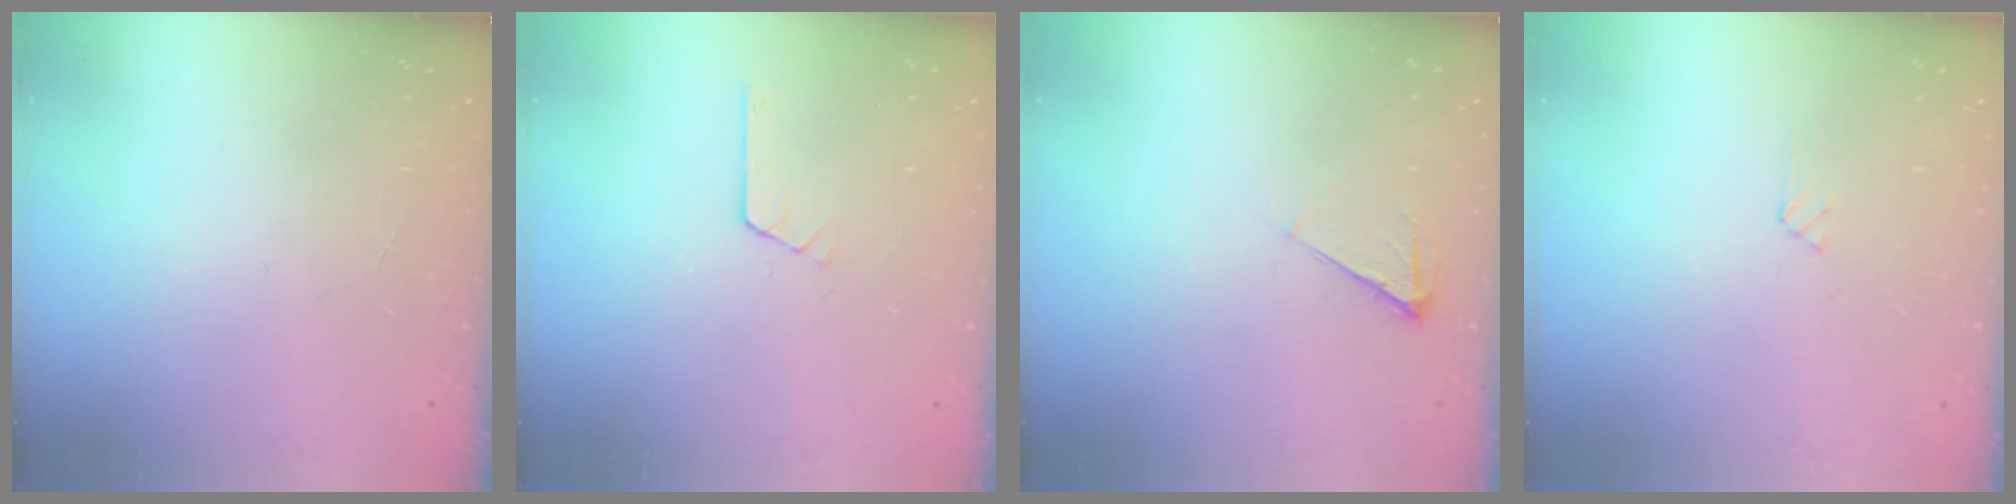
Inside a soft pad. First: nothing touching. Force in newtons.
{"total": 3.2, "press": 3.2, "slide": 0.3}
{"total": 4.4, "press": 4.3, "slide": 0.7}
{"total": 2.7, "press": 2.7, "slide": 0.3}